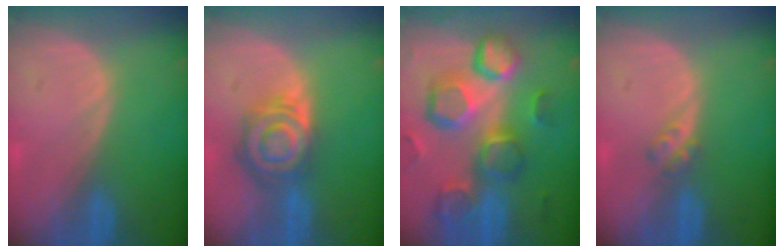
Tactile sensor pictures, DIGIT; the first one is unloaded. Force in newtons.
{"total": 8.0, "press": 7.1, "slide": 3.7}
{"total": 13.1, "press": 11.4, "slide": 6.4}
{"total": 2.3, "press": 2.0, "slide": 1.2}